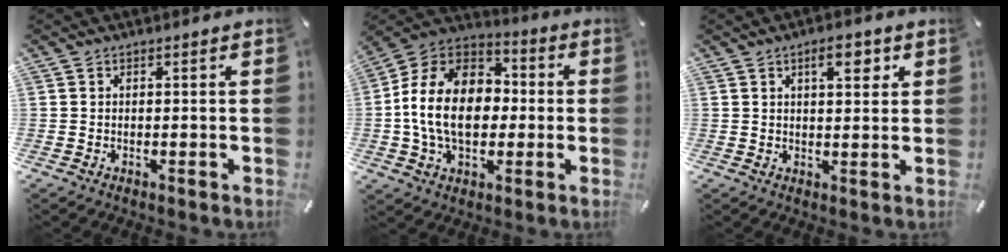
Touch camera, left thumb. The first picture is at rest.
{"total": 16.8, "force": [-2.4, 12.5, 10.9], "torque": [-0.243, 0.021, -0.047]}
{"total": 5.5, "force": [2.6, 2.1, 4.4], "torque": [-0.061, -0.006, 0.037]}